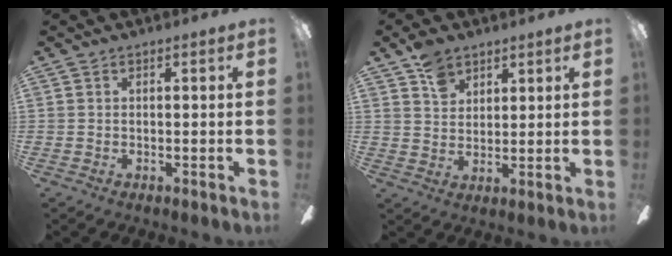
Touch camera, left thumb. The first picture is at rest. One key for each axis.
{"total": 6.7, "fx": 4.7, "fy": 4.1, "fz": 2.4, "tx": -0.040, "ty": -0.013, "tz": 0.088}